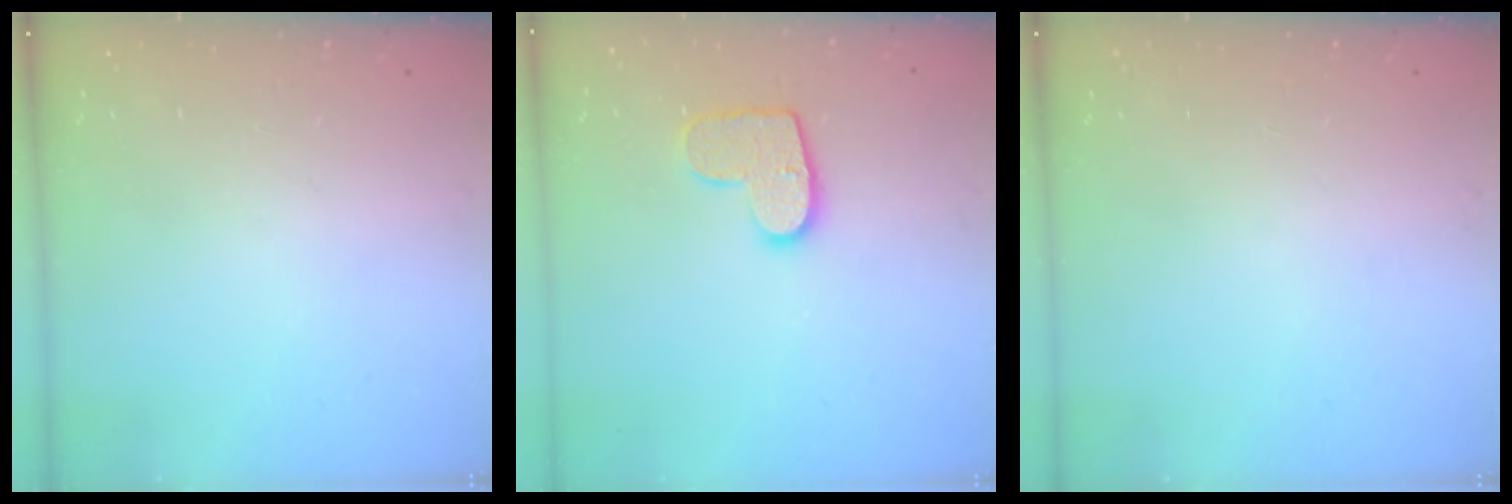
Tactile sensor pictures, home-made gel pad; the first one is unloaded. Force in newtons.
{"total": 10.4, "press": 10.4, "slide": 0.5}
{"total": 0.0}